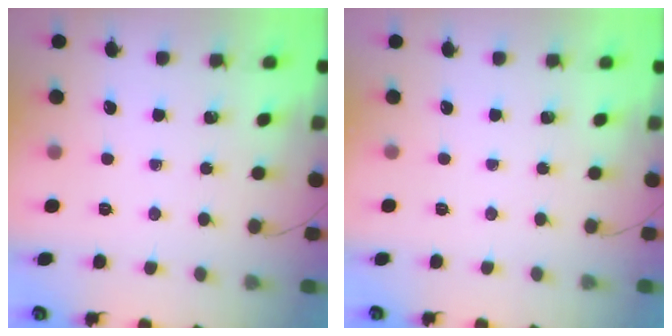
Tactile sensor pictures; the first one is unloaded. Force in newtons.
{"total": 2.5, "press": 2.4, "slide": 0.5}